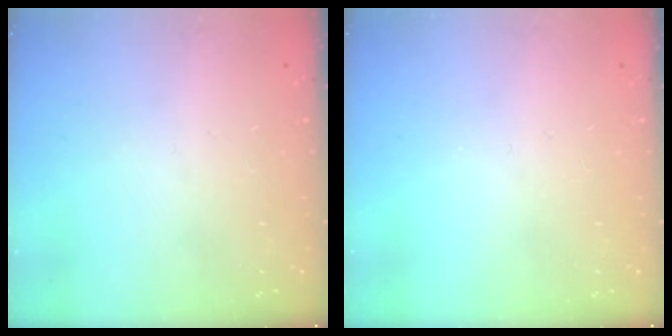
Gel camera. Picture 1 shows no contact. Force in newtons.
{"total": 0.0}